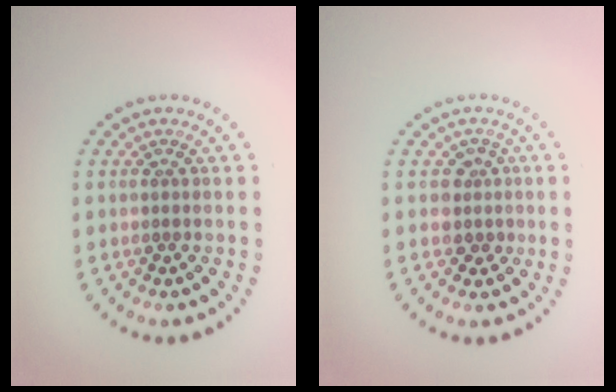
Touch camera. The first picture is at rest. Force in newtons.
{"total": 1.9, "press": 1.6, "slide": 1.1}